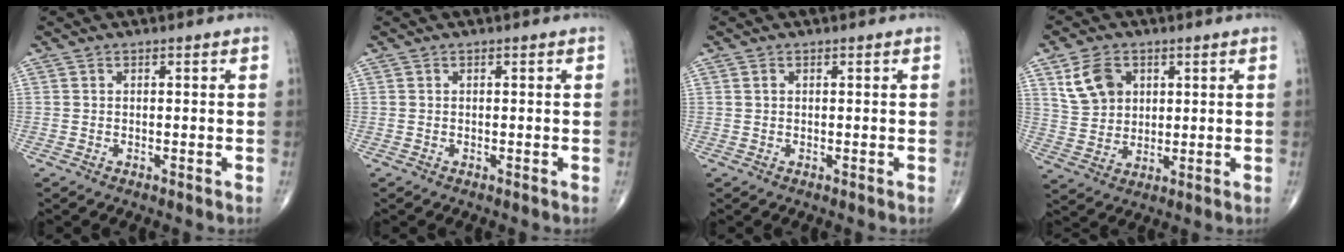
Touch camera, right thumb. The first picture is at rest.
{"total": 0.0}
{"total": 0.5, "force": [0.2, 0.4, 0.3], "torque": [-0.006, 0.001, 0.004]}
{"total": 8.4, "force": [3.5, 6.2, 4.5], "torque": [-0.065, -0.010, 0.074]}